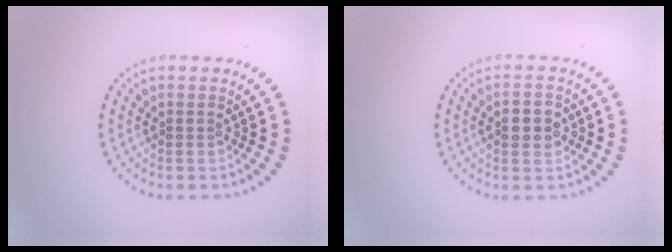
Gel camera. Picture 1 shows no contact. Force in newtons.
{"total": 2.4, "press": 2.4, "slide": 0.1}